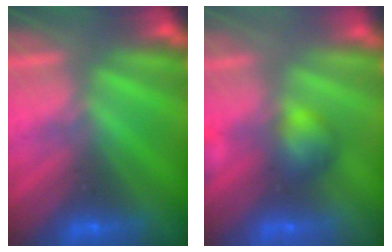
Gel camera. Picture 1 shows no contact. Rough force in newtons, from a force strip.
{"total": 2.9}